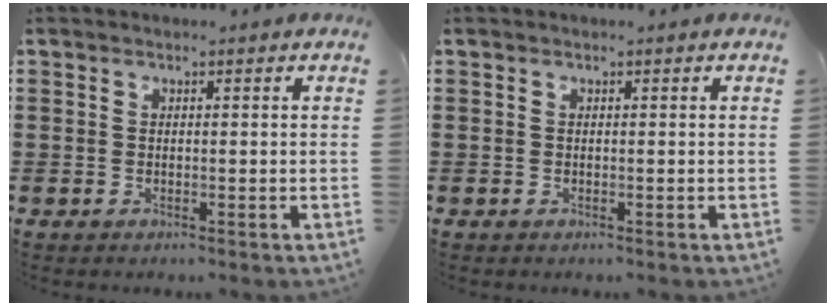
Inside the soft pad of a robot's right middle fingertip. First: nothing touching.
{"total": 0.0}